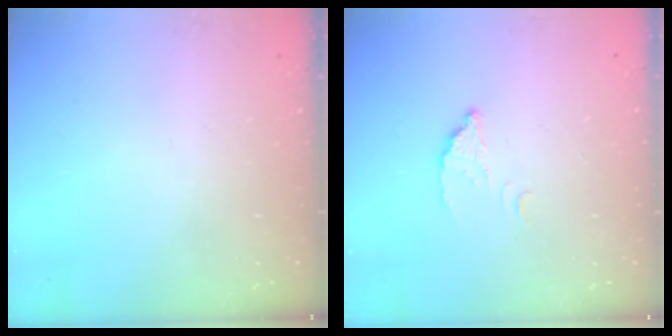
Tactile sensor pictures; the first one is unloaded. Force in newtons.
{"total": 2.8, "press": 2.7, "slide": 0.2}